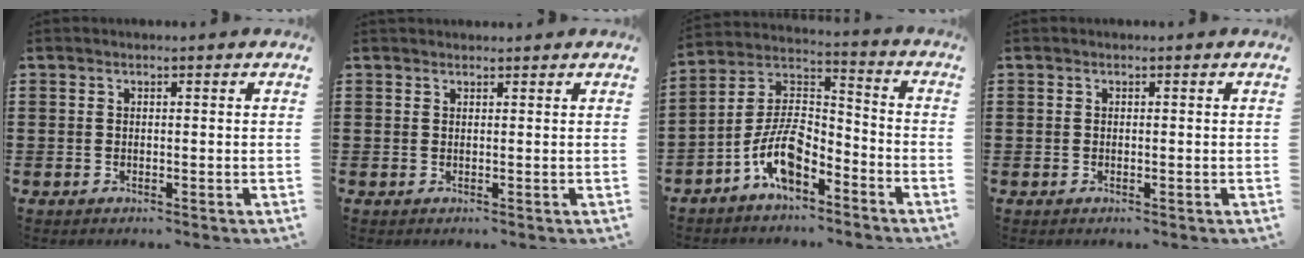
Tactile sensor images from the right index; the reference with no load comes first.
{"total": 0.7, "force": [0.6, 0.1, -0.1], "torque": [0.002, 0.001, 0.012]}
{"total": 9.4, "force": [-5.9, 3.9, 6.3], "torque": [-0.140, -0.001, -0.115]}
{"total": 0.0}